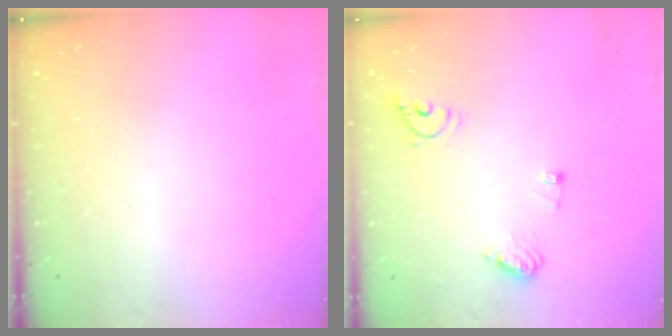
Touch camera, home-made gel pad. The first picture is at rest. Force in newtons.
{"total": 8.3, "press": 8.2, "slide": 0.9}